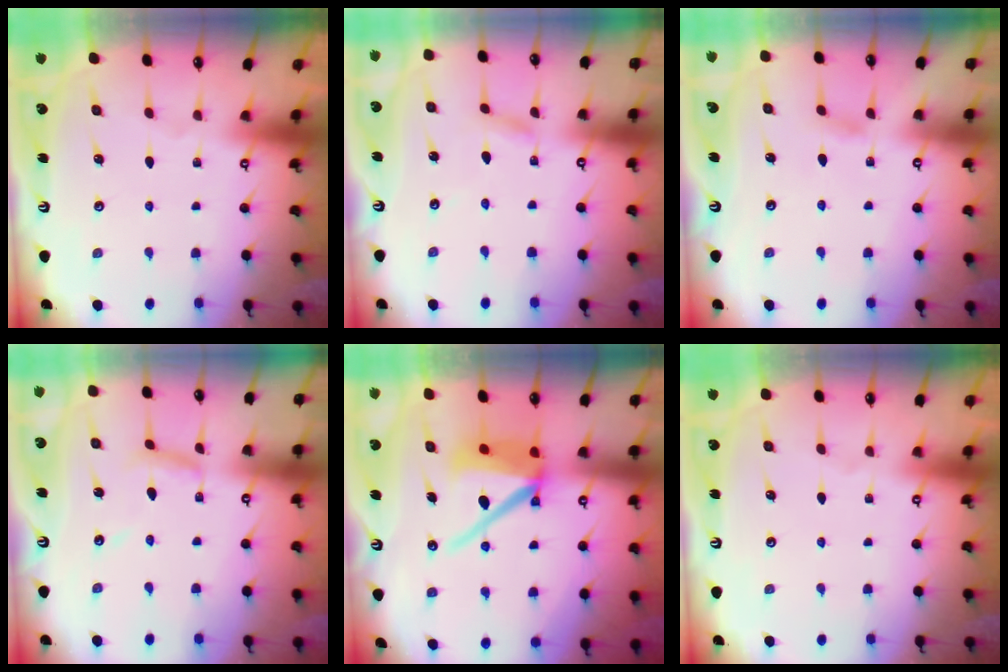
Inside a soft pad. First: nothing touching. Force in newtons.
{"total": 2.0, "press": 2.0, "slide": 0.2}
{"total": 4.9, "press": 4.9, "slide": 0.5}
{"total": 7.2, "press": 7.2, "slide": 0.5}
{"total": 11.8, "press": 11.7, "slide": 1.5}
{"total": 0.0}